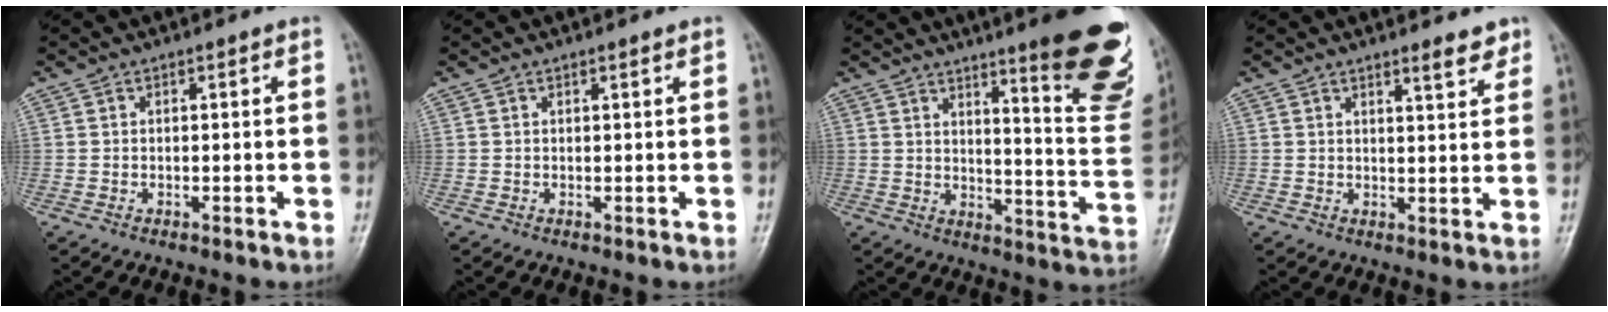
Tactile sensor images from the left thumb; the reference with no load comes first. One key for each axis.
{"total": 0.6, "fx": 0.4, "fy": 0.1, "fz": 0.4, "tx": -0.007, "ty": -0.002, "tz": 0.006}
{"total": 21.2, "fx": 12.7, "fy": 3.9, "fz": 16.6, "tx": -0.176, "ty": -0.082, "tz": 0.165}
{"total": 4.0, "fx": 3.0, "fy": 0.9, "fz": 2.4, "tx": -0.022, "ty": -0.022, "tz": 0.041}